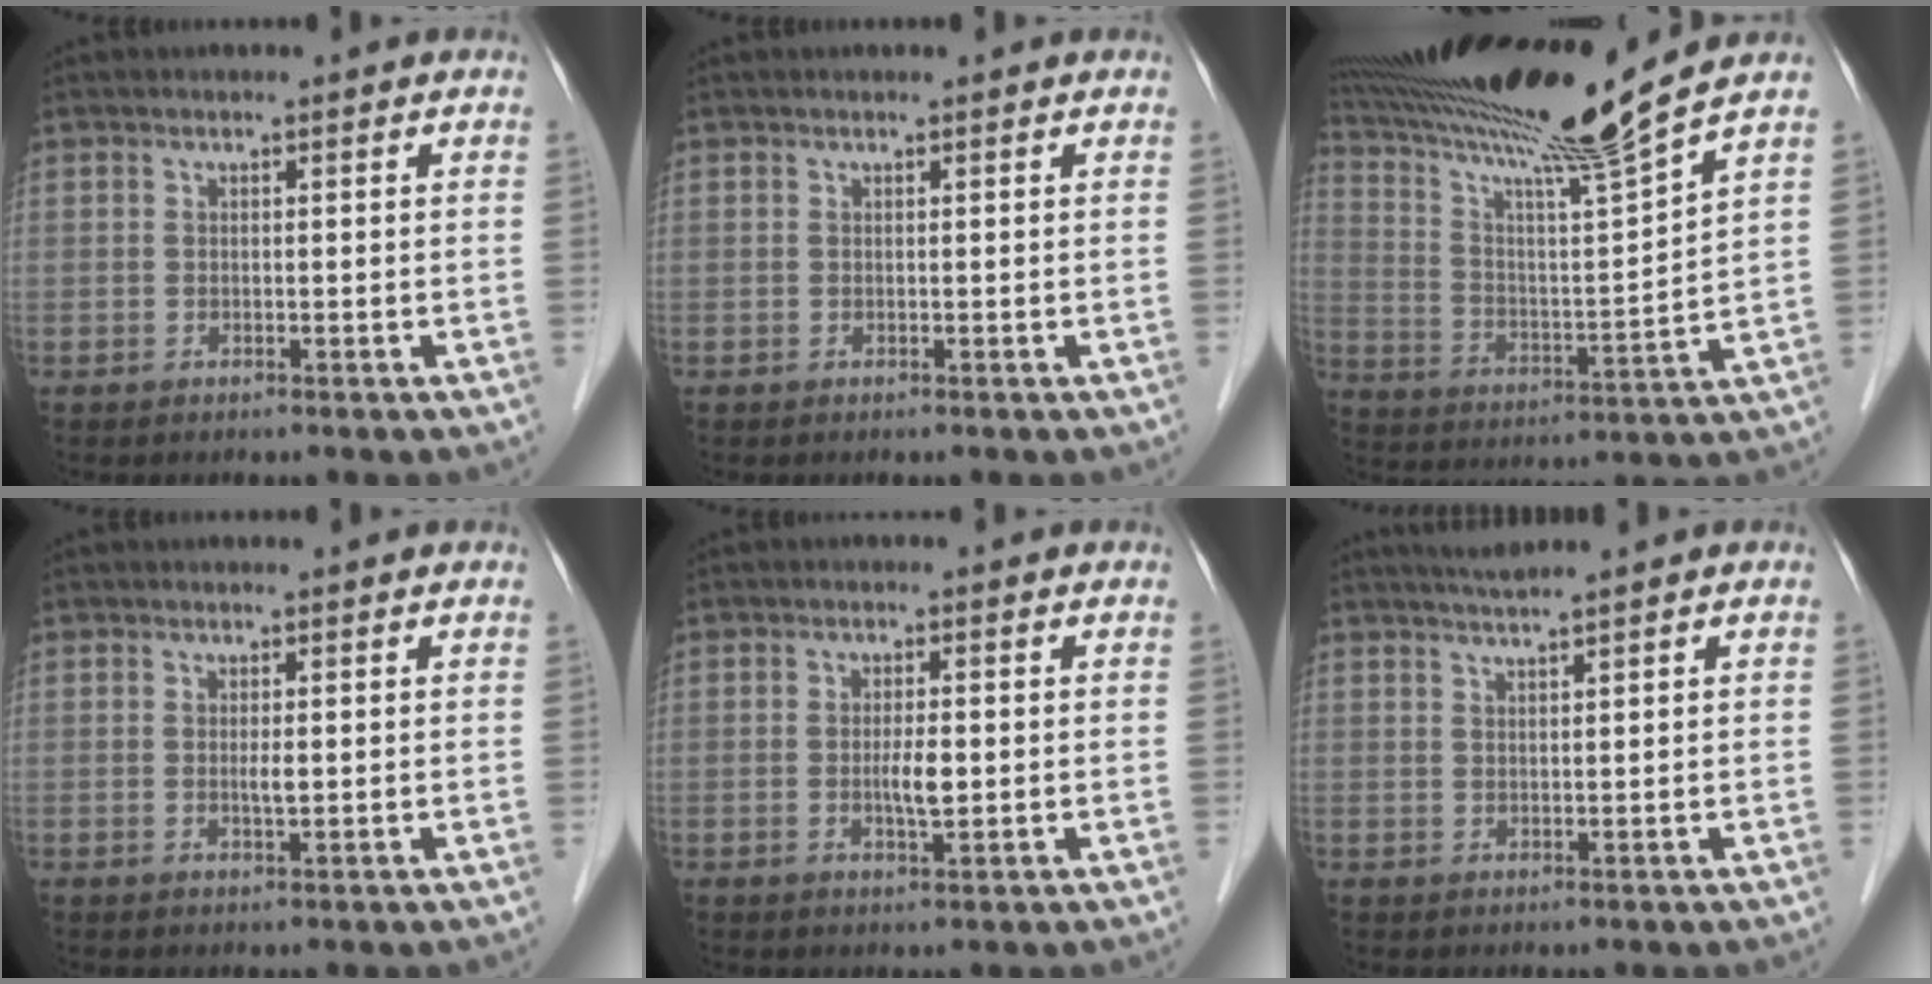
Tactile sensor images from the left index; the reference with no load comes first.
{"total": 0.9, "force": [0.8, 0.1, 0.2], "torque": [-0.008, 0.010, 0.010]}
{"total": 17.6, "force": [14.9, -3.4, 8.9], "torque": [-0.159, -0.029, 0.250]}
{"total": 1.2, "force": [0.3, 0.2, 1.1], "torque": [-0.025, -0.001, 0.004]}
{"total": 2.8, "force": [-0.2, 0.6, 2.7], "torque": [-0.051, -0.002, -0.003]}
{"total": 2.9, "force": [2.6, -0.6, 1.2], "torque": [-0.021, 0.008, 0.049]}